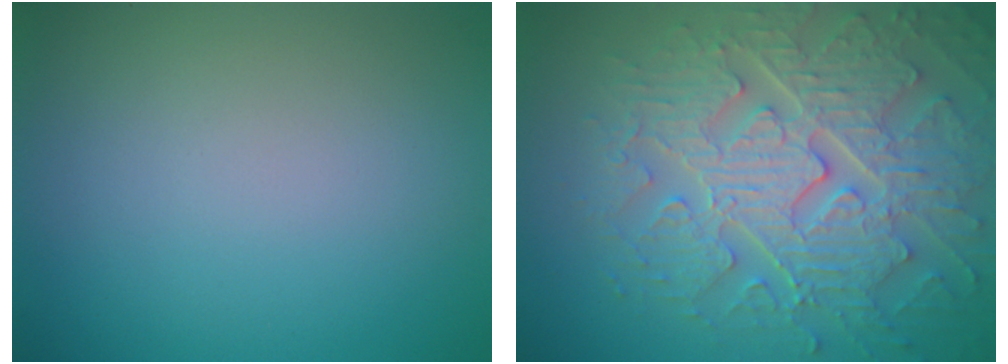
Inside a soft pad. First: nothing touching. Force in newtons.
{"total": 8.6, "press": 6.5, "slide": 5.6}